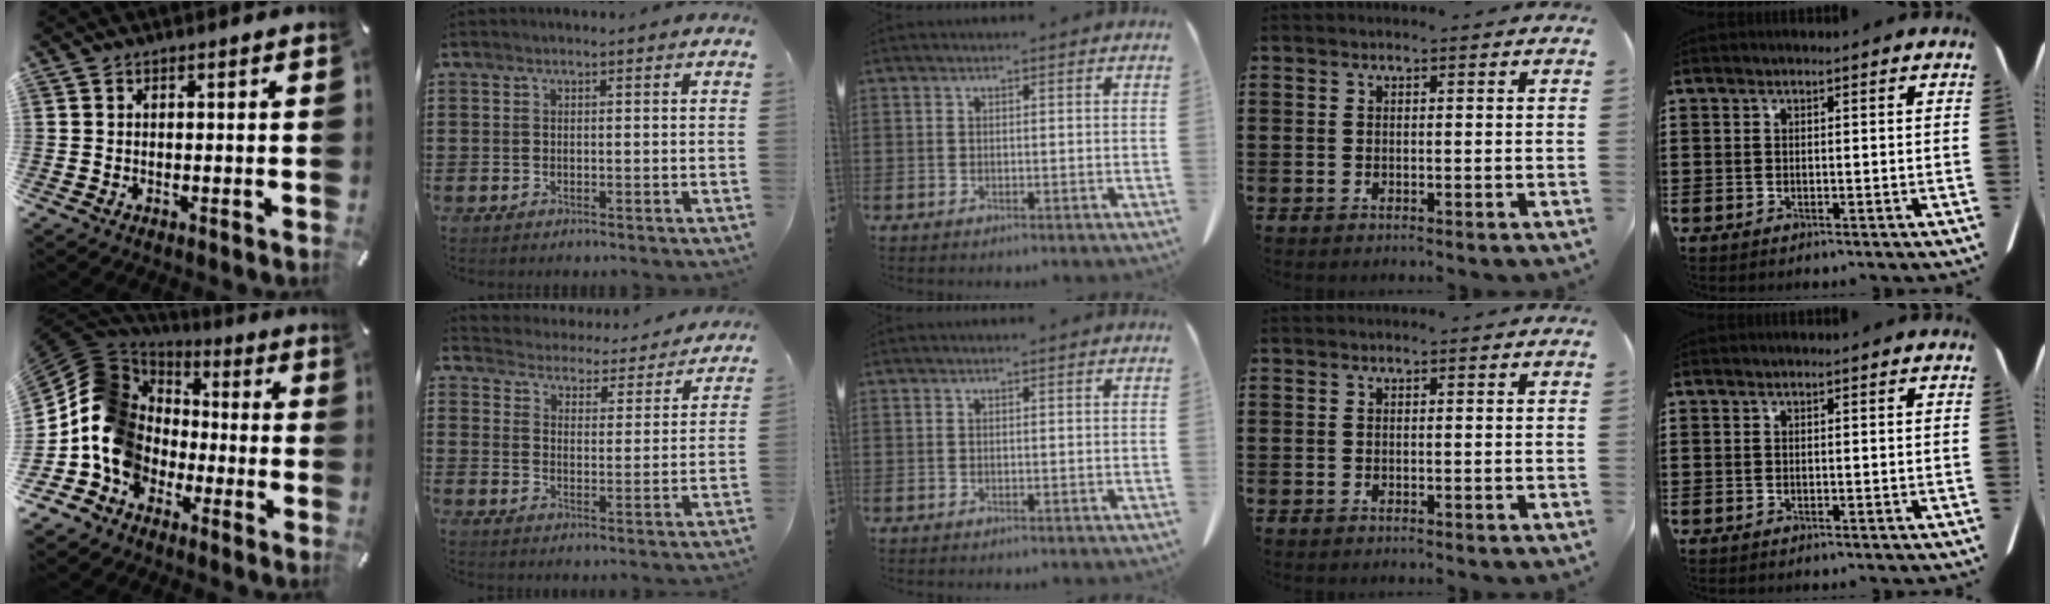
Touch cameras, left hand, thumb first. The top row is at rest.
{"thumb": {"total": 14.7, "force": [-3.3, 13.2, 5.4], "torque": [-0.144, 0.011, -0.058]}, "index": {"total": 3.9, "force": [3.9, 0.0, -0.4], "torque": [-0.019, -0.038, 0.061]}}